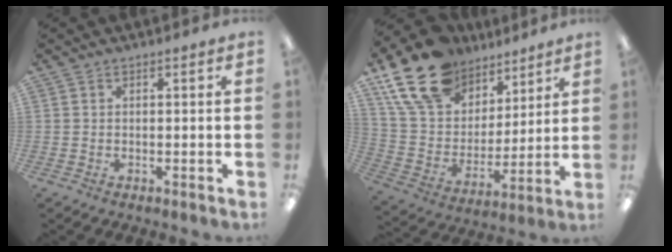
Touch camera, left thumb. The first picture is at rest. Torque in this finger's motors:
{"motor_torque": [0.81, 0.44, 1.56, -1.21, 0.25]}